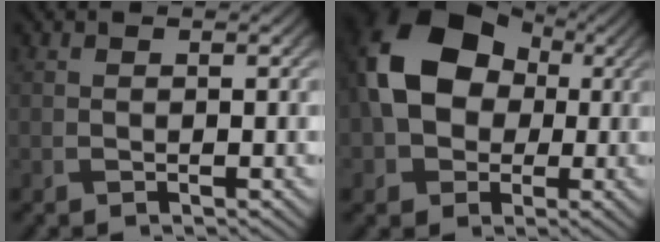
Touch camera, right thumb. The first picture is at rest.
{"total": 14.1, "force": [1.2, 10.7, 9.1], "torque": [-0.180, 0.008, 0.012]}